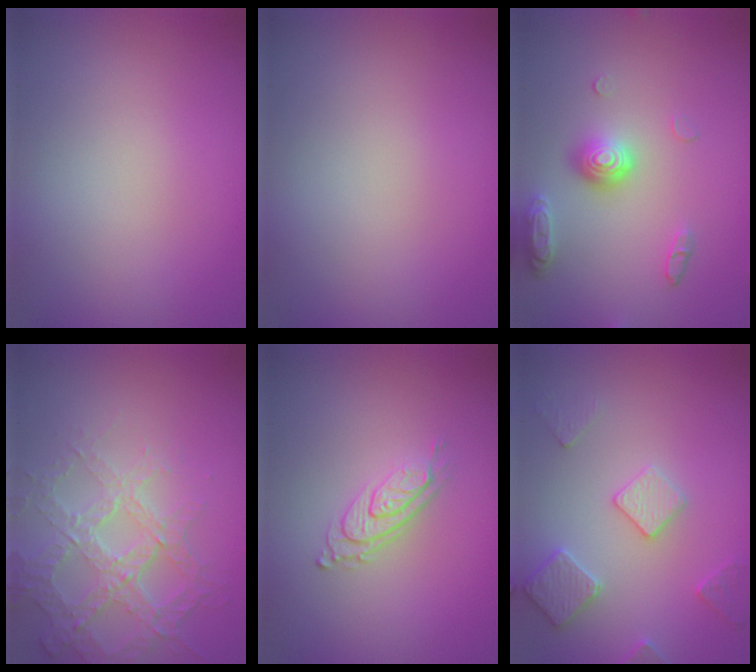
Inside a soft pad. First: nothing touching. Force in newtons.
{"total": 0.0}
{"total": 3.8, "press": 3.0, "slide": 2.3}
{"total": 3.8, "press": 3.7, "slide": 0.9}
{"total": 2.9, "press": 1.9, "slide": 2.2}
{"total": 2.9, "press": 2.8, "slide": 0.5}